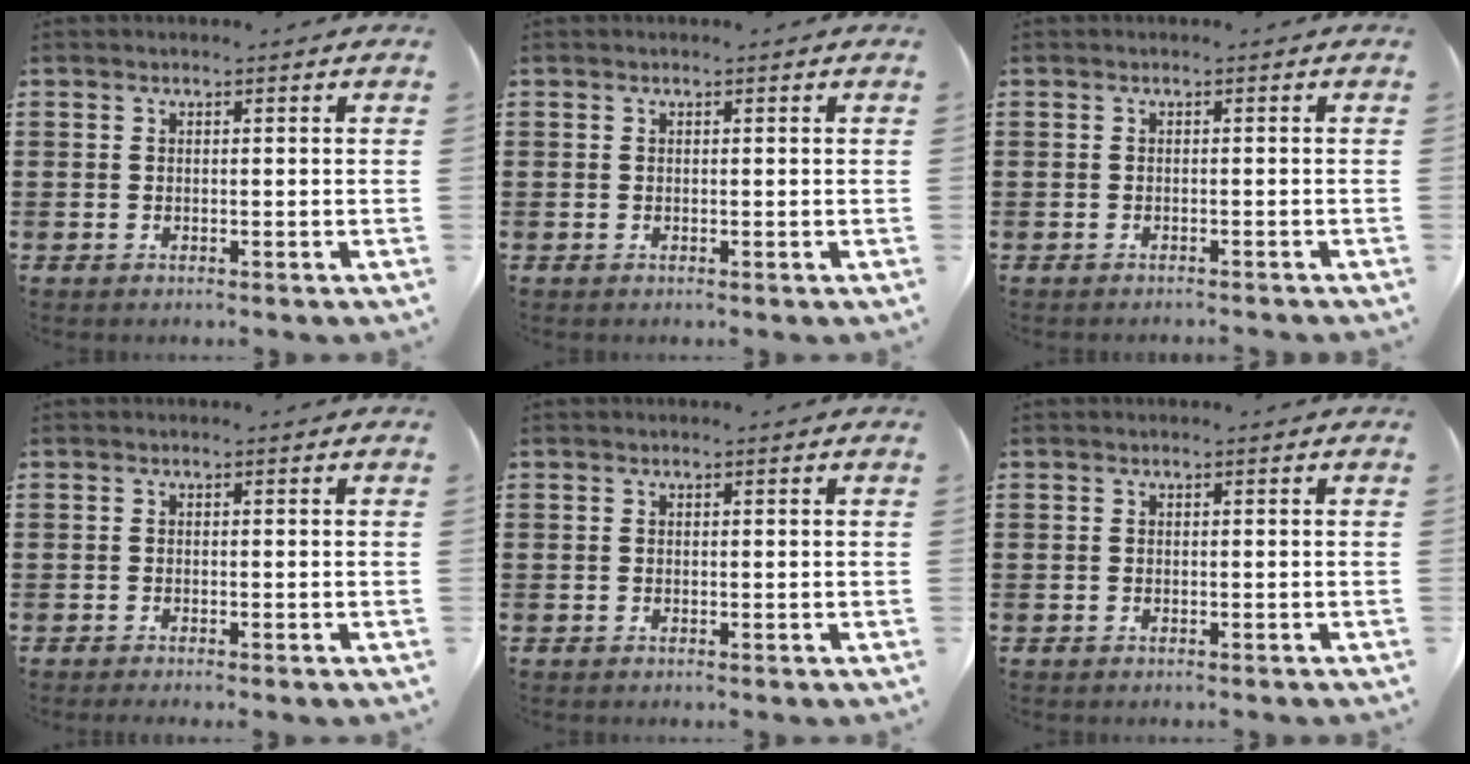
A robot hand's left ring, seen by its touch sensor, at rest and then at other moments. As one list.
[{"total": 0.0}, {"total": 0.7, "force": [-0.6, -0.1, 0.1], "torque": [-0.005, -0.002, -0.013]}, {"total": 0.7, "force": [-0.6, -0.1, 0.3], "torque": [-0.005, -0.002, -0.011]}, {"total": 0.0}, {"total": 0.0}]